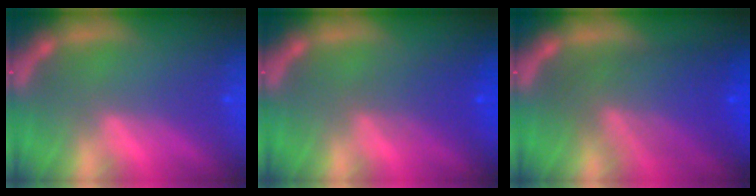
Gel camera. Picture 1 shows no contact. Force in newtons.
{"total": 3.0}
{"total": 8.1}